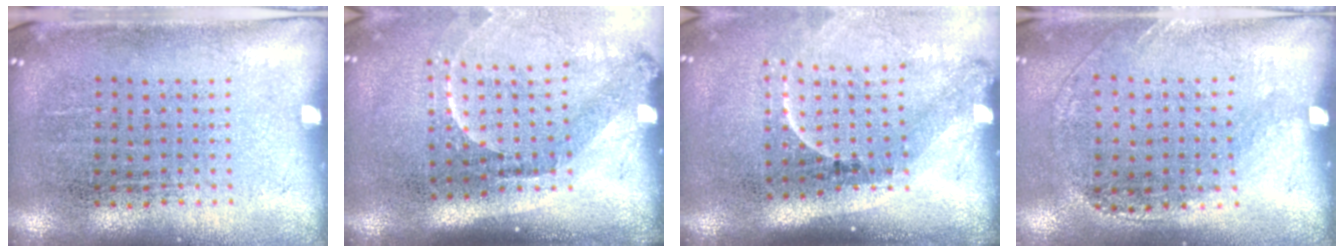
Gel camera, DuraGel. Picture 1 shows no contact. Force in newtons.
{"total": 2.2, "press": 1.5, "slide": 1.6}
{"total": 2.2, "press": 1.5, "slide": 1.7}
{"total": 1.3, "press": 1.0, "slide": 0.9}